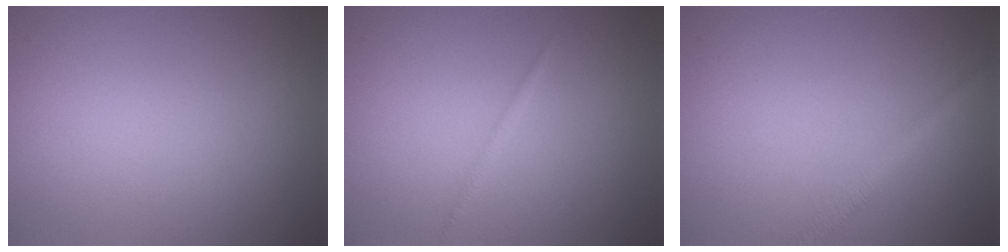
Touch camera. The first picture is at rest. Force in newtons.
{"total": 0.6, "press": 0.6, "slide": 0.1}
{"total": 2.0, "press": 2.0, "slide": 0.0}